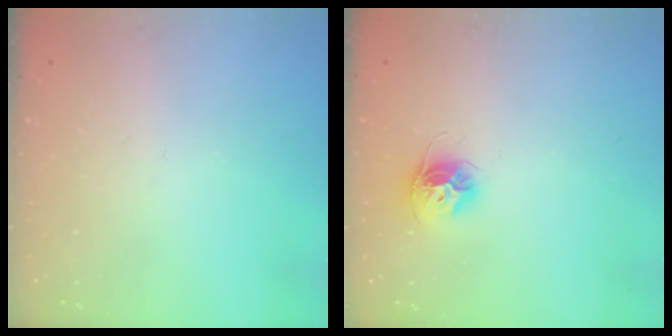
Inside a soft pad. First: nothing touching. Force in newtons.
{"total": 10.3, "press": 10.3, "slide": 0.8}